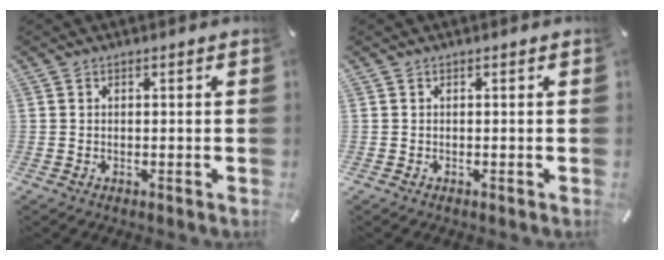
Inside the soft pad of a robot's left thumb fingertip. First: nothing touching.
{"total": 0.0}